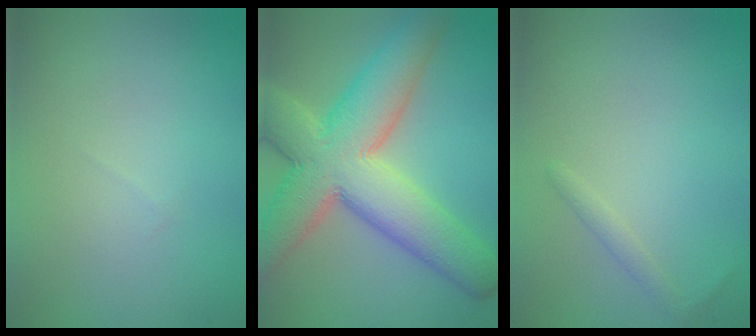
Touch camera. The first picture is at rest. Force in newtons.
{"total": 11.1, "press": 11.1, "slide": 0.8}
{"total": 0.9, "press": 0.9, "slide": 0.1}